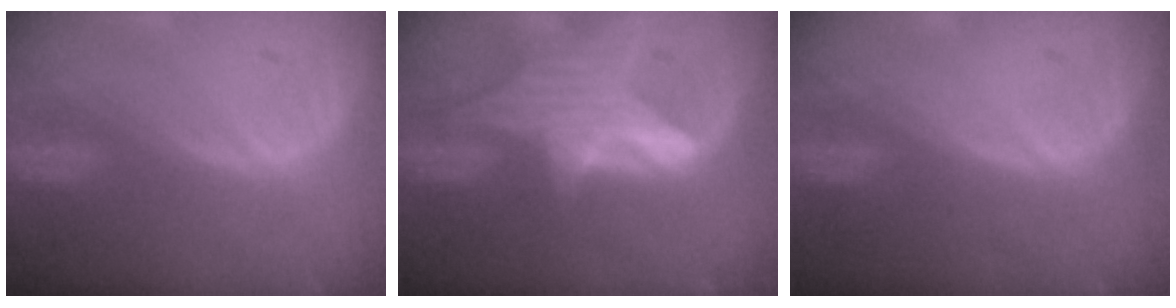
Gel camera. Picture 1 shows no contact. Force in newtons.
{"total": 6.6, "press": 6.4, "slide": 1.2}
{"total": 0.0}